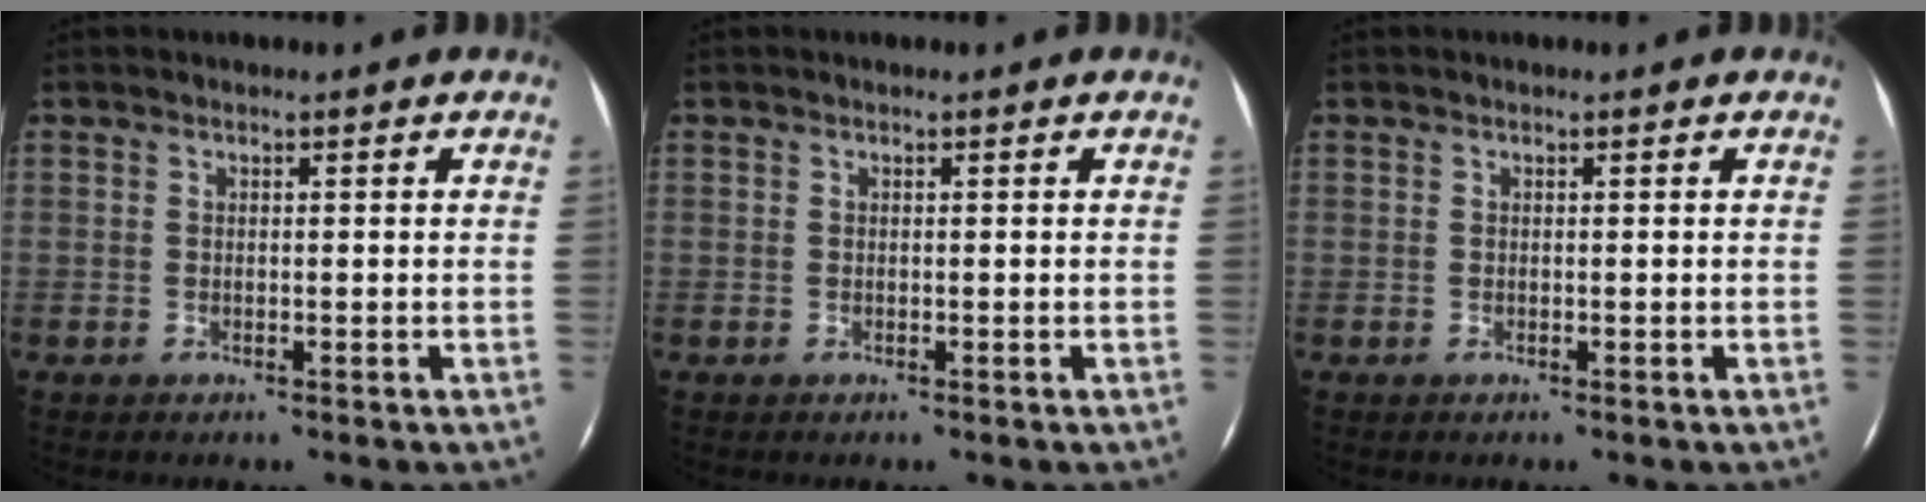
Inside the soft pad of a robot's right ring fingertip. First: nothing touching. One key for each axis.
{"total": 0.0}
{"total": 0.0}